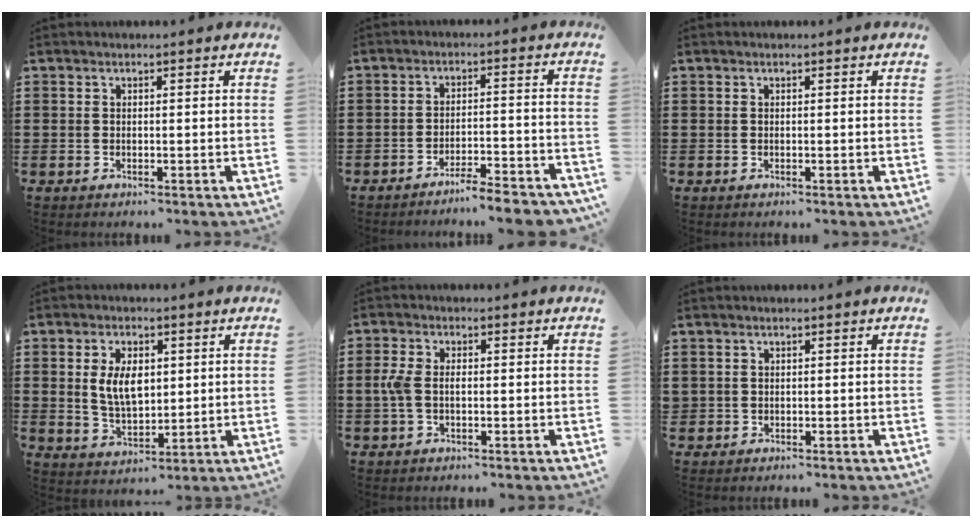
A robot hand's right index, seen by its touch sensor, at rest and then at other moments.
{"total": 4.4, "force": [-4.2, -0.4, 1.4], "torque": [-0.024, -0.006, -0.083]}
{"total": 0.0}
{"total": 6.6, "force": [1.3, 3.7, 5.3], "torque": [-0.112, 0.005, 0.018]}
{"total": 3.2, "force": [-0.2, 1.8, 2.7], "torque": [-0.076, -0.003, -0.012]}
{"total": 0.7, "force": [0.2, 0.7, -0.1], "torque": [0.001, 0.005, 0.002]}